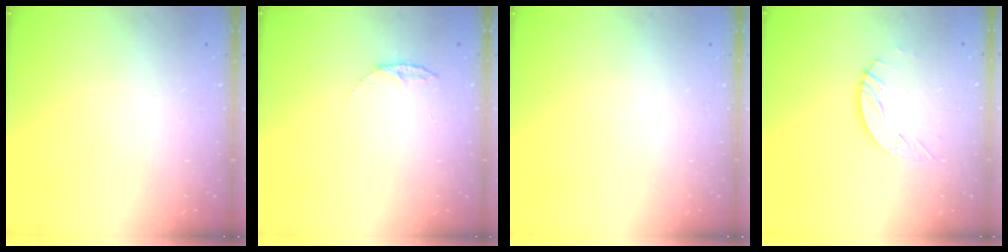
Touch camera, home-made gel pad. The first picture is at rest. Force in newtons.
{"total": 4.4, "press": 4.4, "slide": 0.5}
{"total": 0.0}
{"total": 5.0, "press": 5.0, "slide": 0.2}